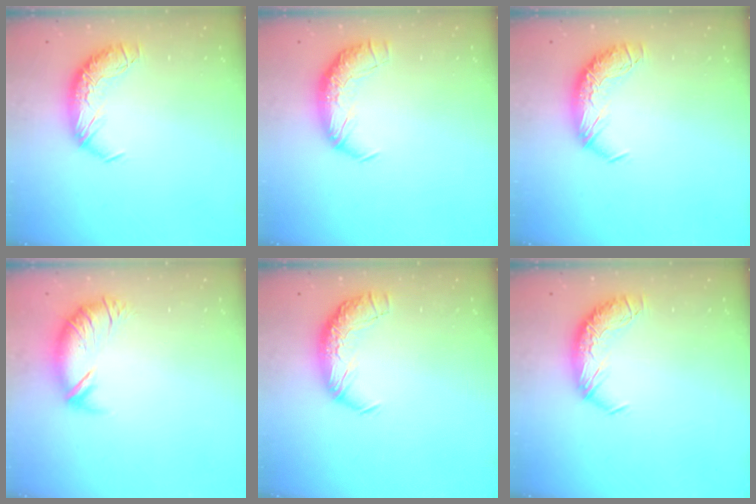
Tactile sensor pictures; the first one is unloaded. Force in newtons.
{"total": 2.3, "press": 1.0, "slide": 2.1}
{"total": 0.0}
{"total": 2.6, "press": 1.5, "slide": 2.1}
{"total": 1.5, "press": 0.9, "slide": 1.2}
{"total": 0.0}